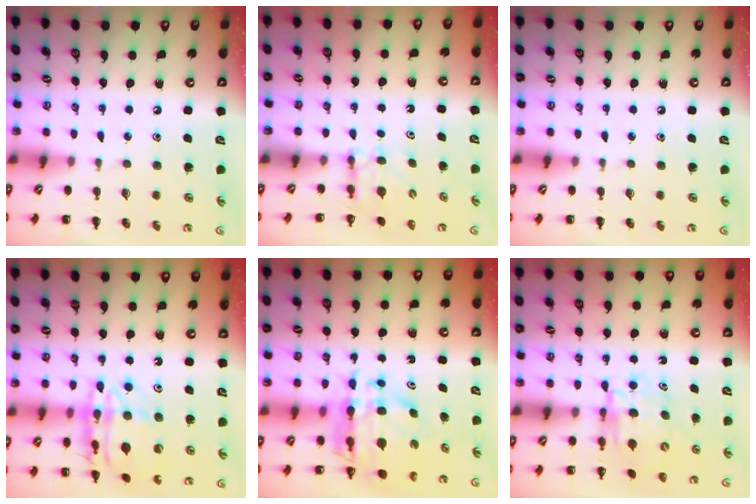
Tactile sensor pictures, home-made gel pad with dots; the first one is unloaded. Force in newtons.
{"total": 3.5, "press": 3.3, "slide": 1.2}
{"total": 0.0}
{"total": 16.3, "press": 16.1, "slide": 2.3}
{"total": 8.9, "press": 8.3, "slide": 3.3}
{"total": 5.3, "press": 5.3, "slide": 0.2}